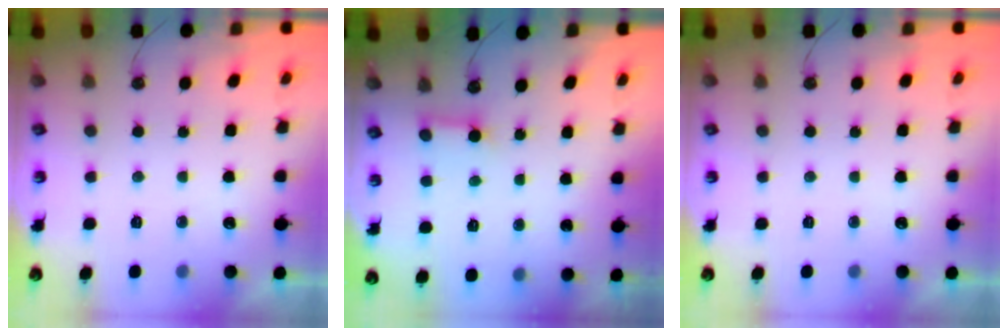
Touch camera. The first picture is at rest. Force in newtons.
{"total": 2.8, "press": 2.8, "slide": 0.3}
{"total": 0.0}